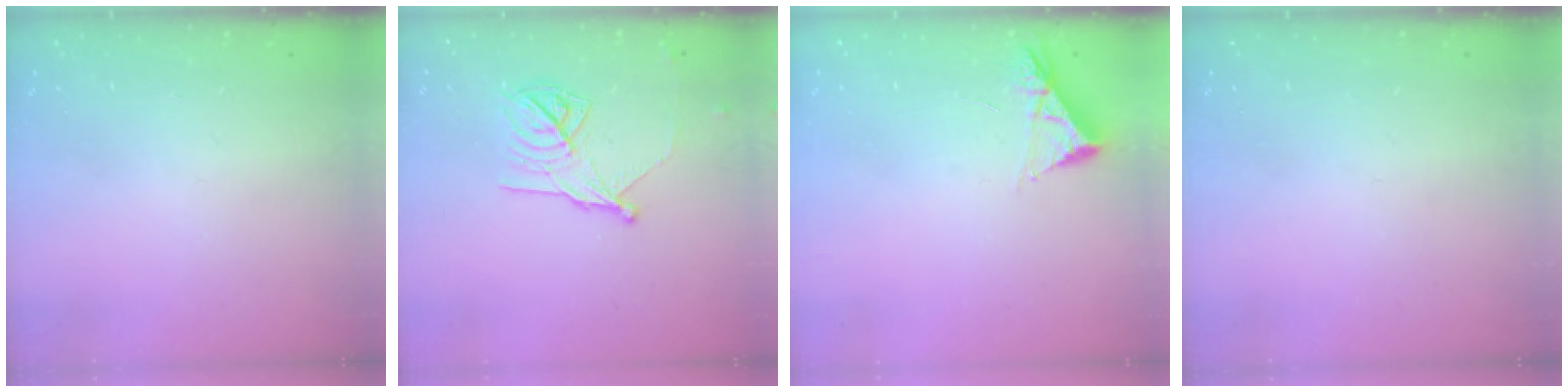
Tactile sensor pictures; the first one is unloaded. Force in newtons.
{"total": 12.9, "press": 12.9, "slide": 0.2}
{"total": 4.5, "press": 4.4, "slide": 0.5}
{"total": 0.0}